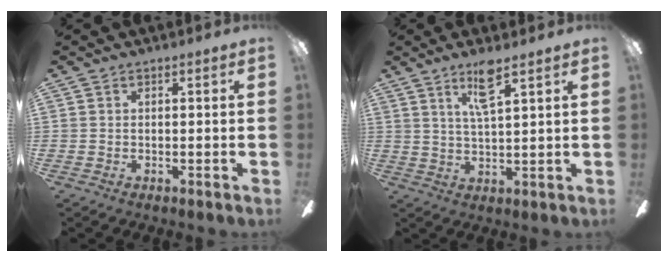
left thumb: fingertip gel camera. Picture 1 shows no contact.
{"total": 7.1, "force": [4.5, 1.0, 5.3], "torque": [-0.102, -0.005, 0.074]}